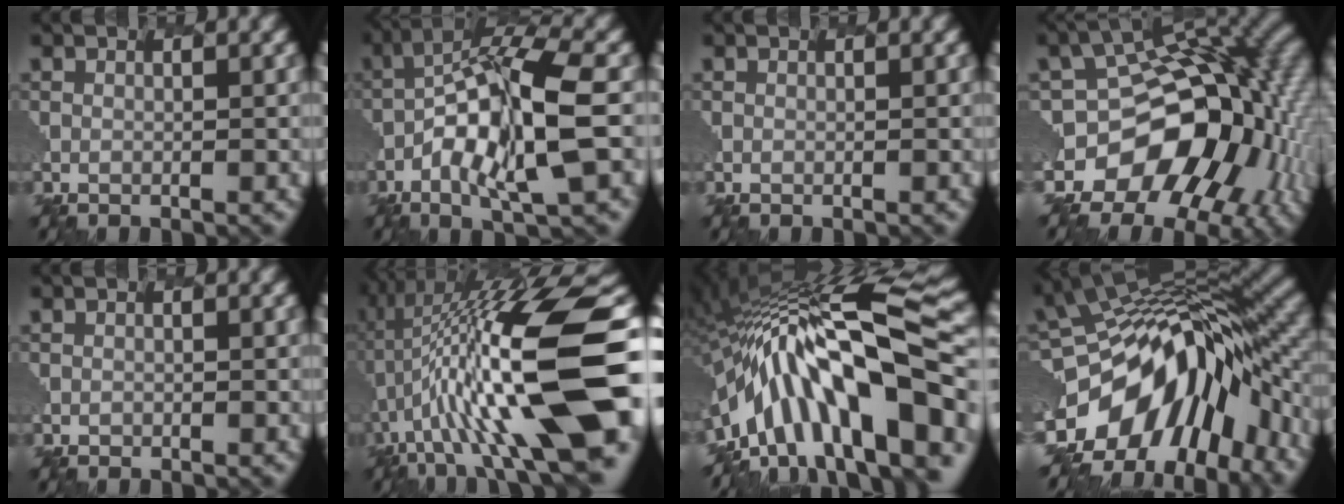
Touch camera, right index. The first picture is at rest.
{"total": 9.3, "force": [-3.0, 2.2, 8.5], "torque": [-0.192, 0.001, -0.049]}
{"total": 0.0}
{"total": 13.6, "force": [-4.4, 10.4, 7.5], "torque": [-0.123, -0.025, -0.071]}
{"total": 0.7, "force": [-0.5, -0.2, -0.5], "torque": [-0.004, -0.006, -0.003]}
{"total": 16.7, "force": [-0.1, 4.5, 16.1], "torque": [-0.302, 0.031, 0.001]}
{"total": 14.5, "force": [-4.8, 6.1, 12.2], "torque": [-0.208, 0.042, -0.092]}
{"total": 14.9, "force": [-5.3, 8.1, 11.3], "torque": [-0.218, -0.012, -0.088]}